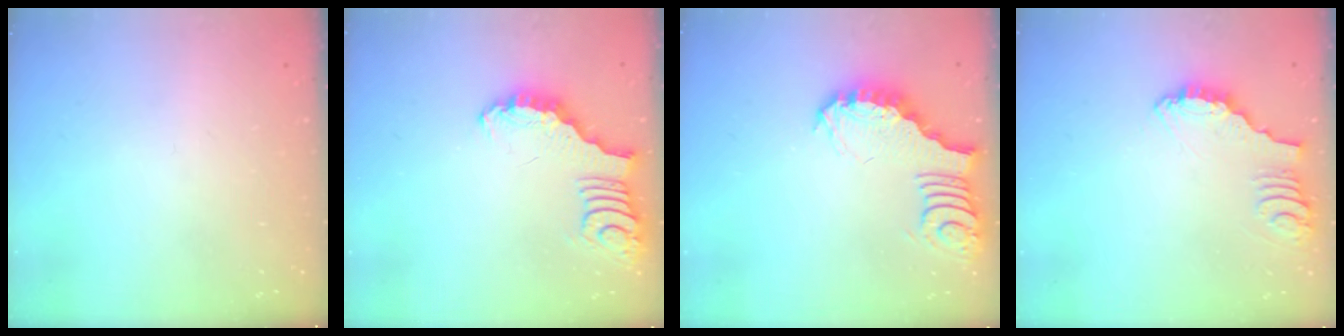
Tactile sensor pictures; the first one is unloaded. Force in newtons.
{"total": 3.4, "press": 3.4, "slide": 0.5}
{"total": 3.8, "press": 3.7, "slide": 0.6}
{"total": 2.8, "press": 2.8, "slide": 0.1}